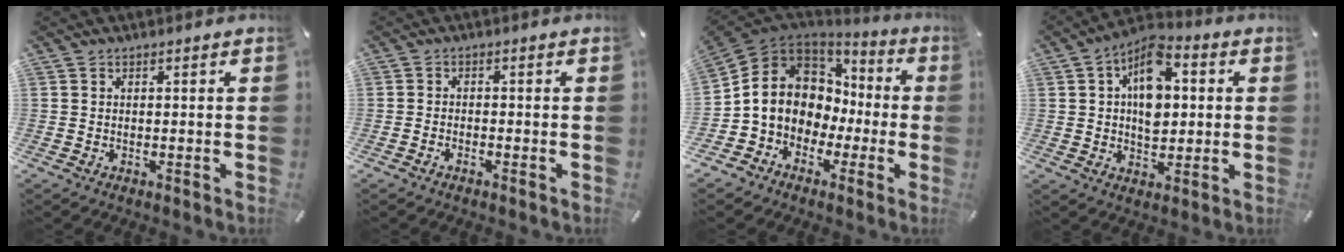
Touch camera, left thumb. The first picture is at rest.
{"total": 1.3, "force": [-1.1, 0.3, 0.4], "torque": [-0.009, 0.002, -0.022]}
{"total": 9.9, "force": [-0.4, 9.4, 3.2], "torque": [-0.088, -0.016, -0.003]}
{"total": 11.3, "force": [2.2, 7.7, 7.9], "torque": [-0.122, -0.002, 0.038]}